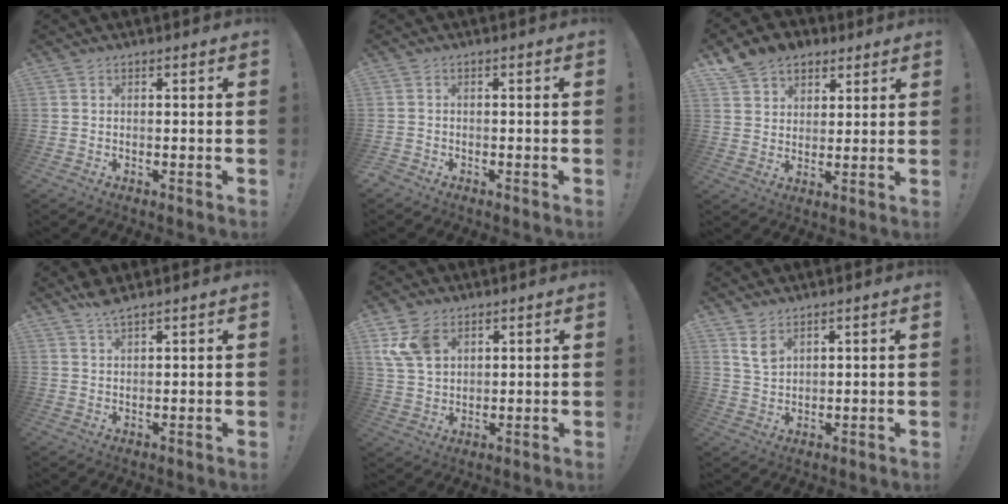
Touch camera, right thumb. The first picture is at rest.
{"total": 1.3, "force": [-1.1, 0.6, 0.1], "torque": [-0.001, 0.003, -0.021]}
{"total": 9.4, "force": [6.4, 6.6, 2.0], "torque": [-0.044, -0.033, 0.129]}
{"total": 3.4, "force": [2.8, 0.6, 1.8], "torque": [-0.032, -0.015, 0.049]}
{"total": 9.7, "force": [4.6, 6.8, 5.2], "torque": [-0.108, -0.009, 0.090]}
{"total": 5.5, "force": [3.3, 3.6, 2.5], "torque": [-0.038, -0.017, 0.062]}